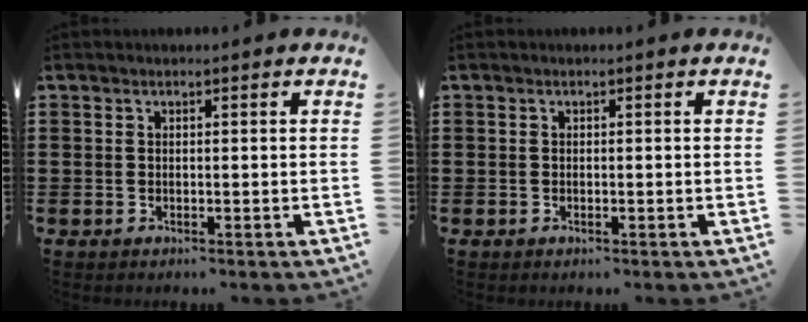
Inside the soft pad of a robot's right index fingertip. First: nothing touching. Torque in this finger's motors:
{"motor_torque": [-0.85, 1.29, -0.02, 0.00]}